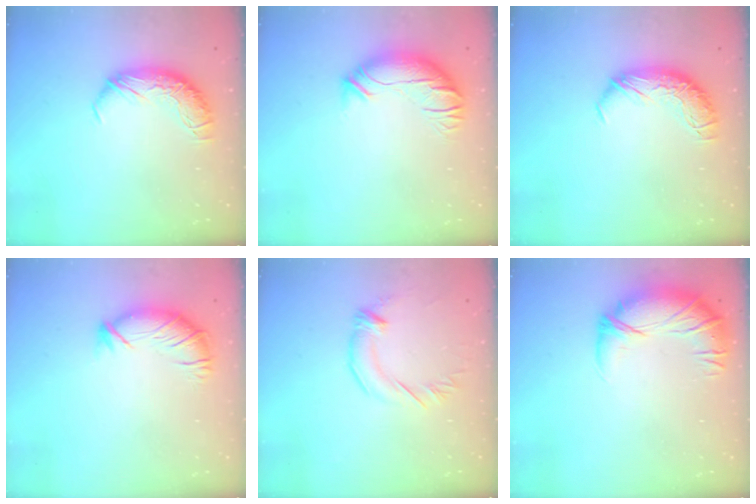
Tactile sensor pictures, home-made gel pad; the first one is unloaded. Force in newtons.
{"total": 2.6, "press": 0.9, "slide": 2.5}
{"total": 0.0}
{"total": 2.9, "press": 2.0, "slide": 2.0}
{"total": 2.1, "press": 2.0, "slide": 0.5}
{"total": 2.8, "press": 1.2, "slide": 2.6}